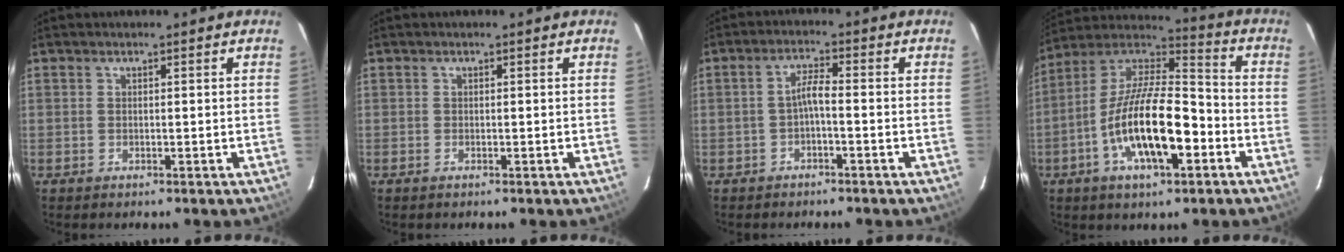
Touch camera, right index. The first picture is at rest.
{"total": 0.0}
{"total": 2.7, "force": [-1.2, 0.3, 2.4], "torque": [-0.052, 0.009, -0.023]}
{"total": 18.4, "force": [-6.3, 6.5, 16.1], "torque": [-0.302, -0.001, -0.117]}